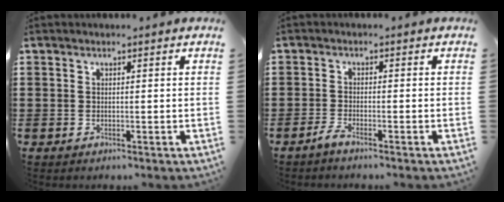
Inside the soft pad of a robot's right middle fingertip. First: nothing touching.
{"total": 1.7, "force": [-1.2, 0.0, 1.1], "torque": [-0.026, -0.005, -0.025]}